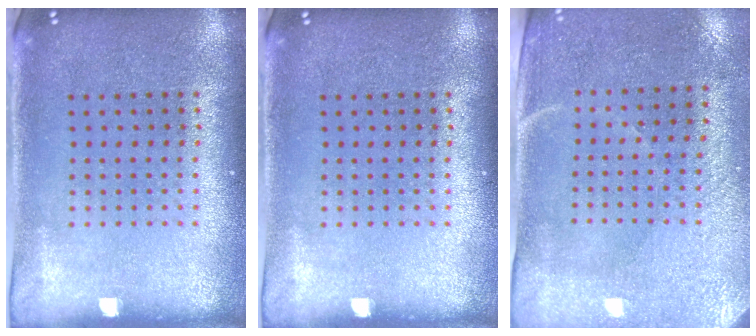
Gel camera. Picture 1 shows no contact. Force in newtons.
{"total": 0.0}
{"total": 3.0, "press": 2.7, "slide": 1.4}